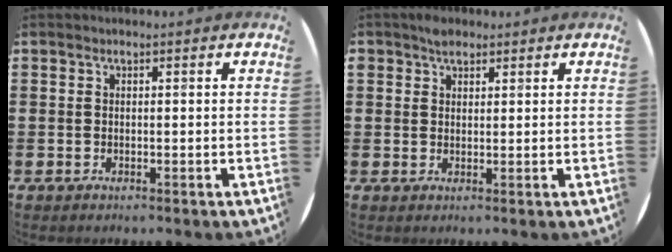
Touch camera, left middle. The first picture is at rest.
{"total": 2.0, "force": [1.6, 1.0, 0.3], "torque": [-0.001, 0.000, 0.030]}